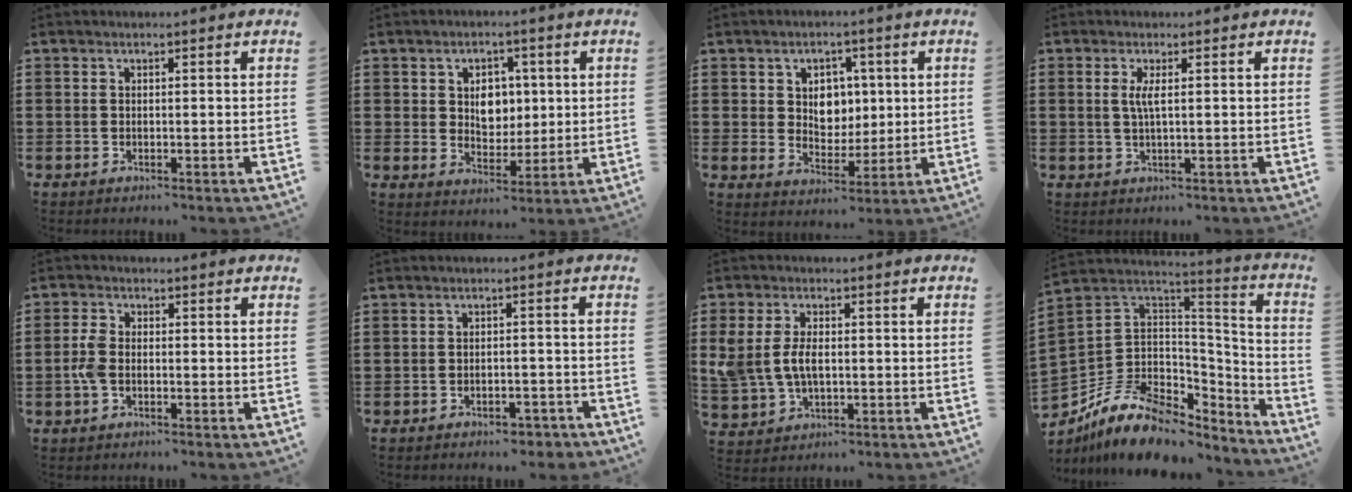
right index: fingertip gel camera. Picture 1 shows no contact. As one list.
[{"total": 5.1, "force": [1.2, 4.0, 2.9], "torque": [-0.047, 0.004, 0.014]}, {"total": 5.1, "force": [1.4, 4.4, 2.2], "torque": [-0.047, 0.009, 0.020]}, {"total": 2.5, "force": [0.4, 0.2, 2.4], "torque": [-0.049, -0.002, 0.005]}, {"total": 3.3, "force": [-0.8, 1.8, 2.6], "torque": [-0.078, -0.008, -0.022]}, {"total": 2.5, "force": [-2.4, 0.6, 0.4], "torque": [-0.013, 0.000, -0.050]}, {"total": 5.4, "force": [0.1, 3.4, 4.2], "torque": [-0.107, 0.003, -0.005]}, {"total": 11.4, "force": [-6.2, 7.7, 5.6], "torque": [-0.142, 0.010, -0.112]}]